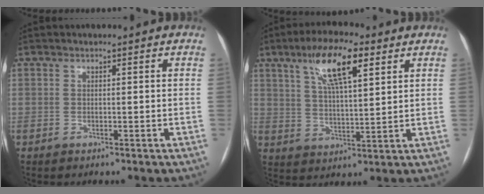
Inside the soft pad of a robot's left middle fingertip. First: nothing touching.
{"total": 10.7, "force": [5.6, 2.5, 8.7], "torque": [-0.161, 0.013, 0.098]}